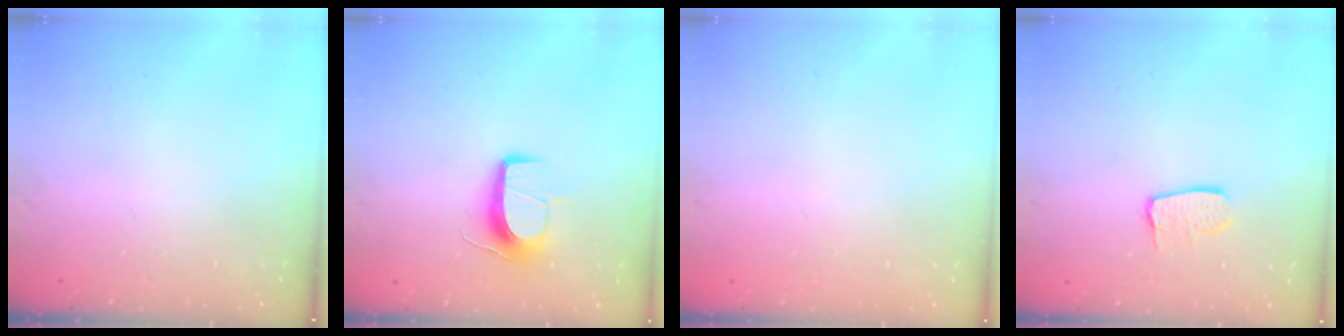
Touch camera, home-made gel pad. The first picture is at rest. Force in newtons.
{"total": 9.9, "press": 9.9, "slide": 0.2}
{"total": 0.0}
{"total": 6.8, "press": 6.8, "slide": 0.5}